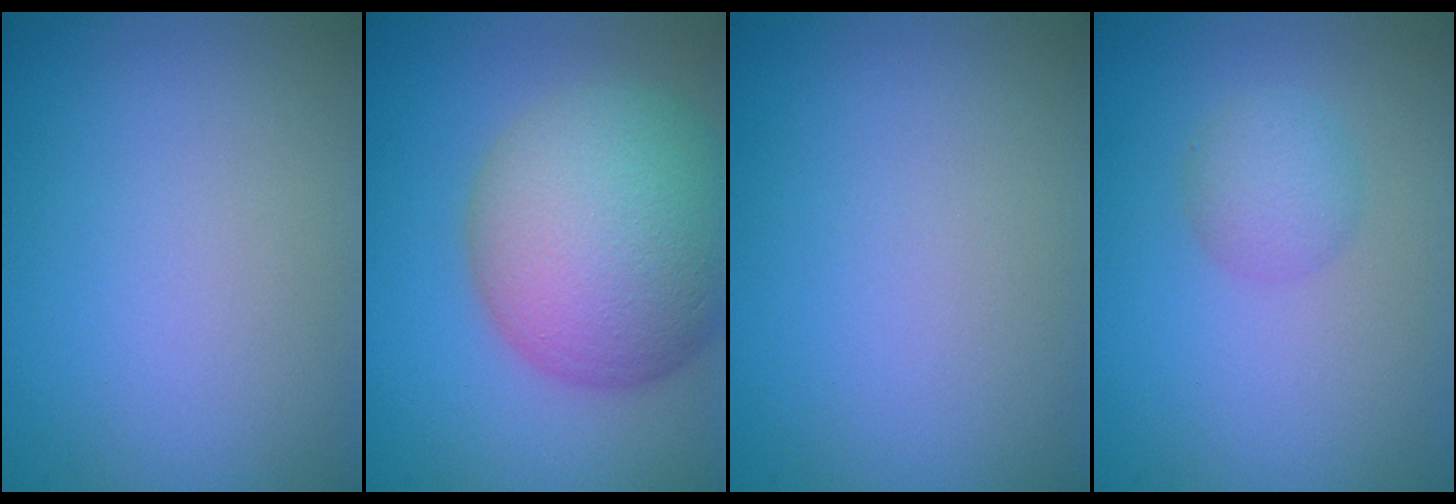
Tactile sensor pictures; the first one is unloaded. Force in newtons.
{"total": 12.3, "press": 12.3, "slide": 0.9}
{"total": 0.0}
{"total": 2.2, "press": 2.2, "slide": 0.1}